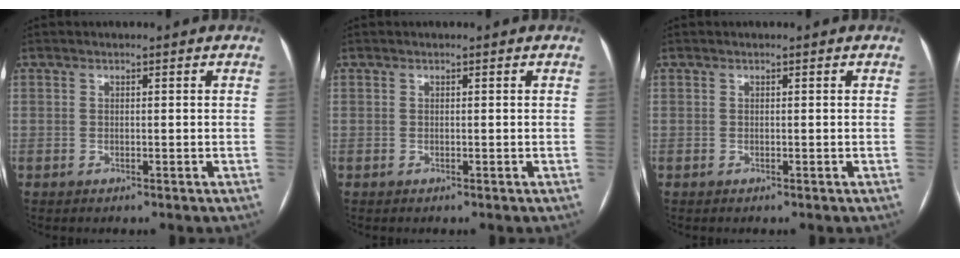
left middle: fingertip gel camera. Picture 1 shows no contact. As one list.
[{"total": 0.0}, {"total": 0.0}]